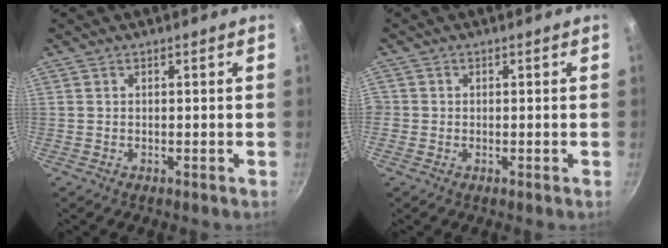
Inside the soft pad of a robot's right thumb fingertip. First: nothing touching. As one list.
[{"total": 1.1, "force": [-0.4, 1.1, 0.1], "torque": [0.000, 0.002, -0.008]}]